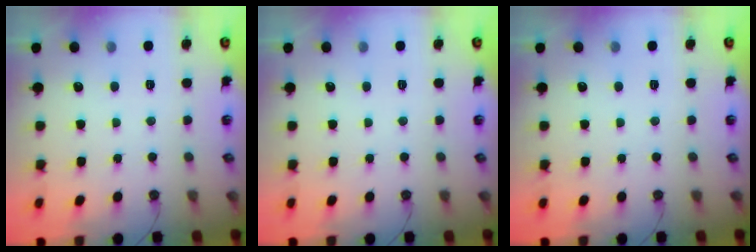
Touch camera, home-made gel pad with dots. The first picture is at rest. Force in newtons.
{"total": 0.0}
{"total": 0.0}